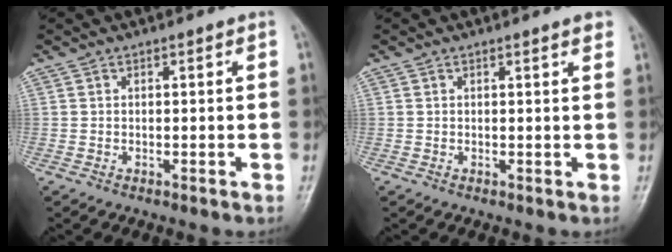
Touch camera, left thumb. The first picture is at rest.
{"total": 1.4, "force": [1.0, 0.1, 0.9], "torque": [-0.009, -0.003, 0.011]}